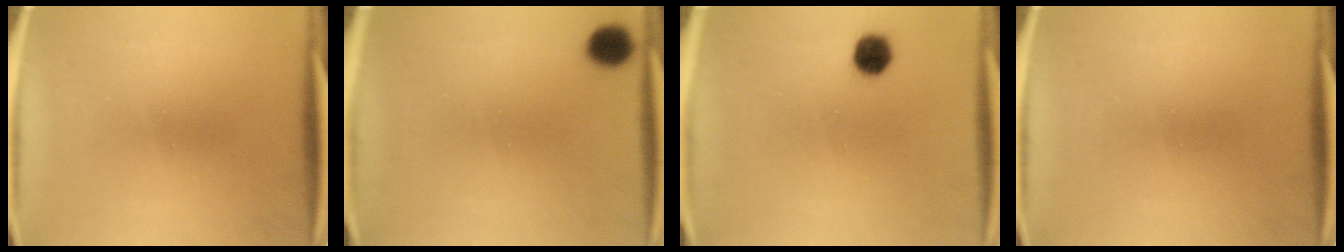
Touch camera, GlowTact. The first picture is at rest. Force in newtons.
{"total": 4.0}
{"total": 4.7}
{"total": 0.0}